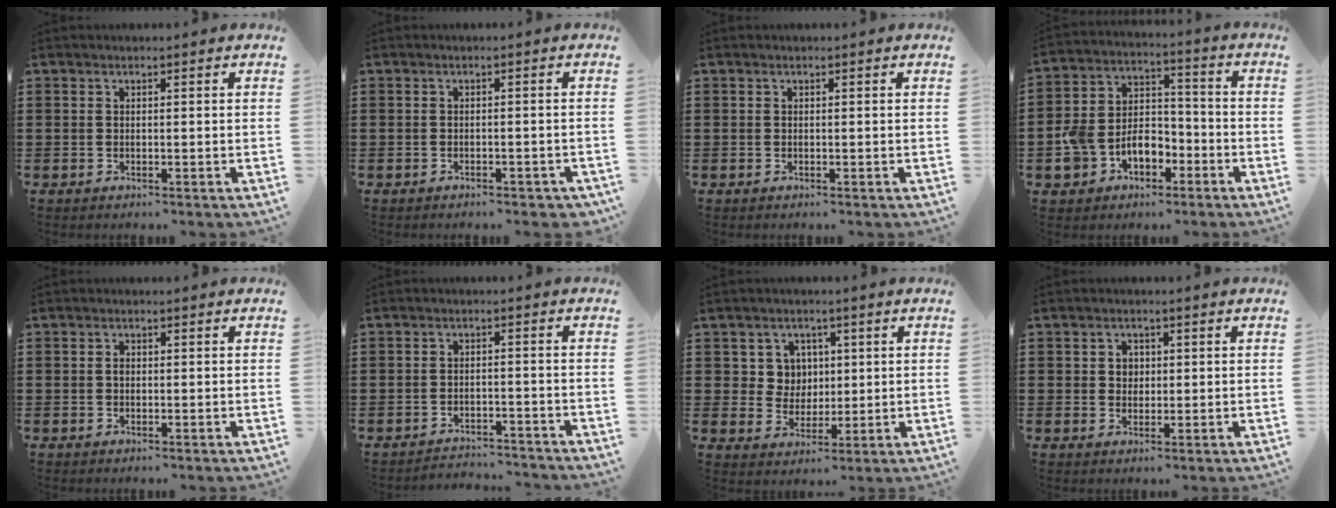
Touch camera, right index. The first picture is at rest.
{"total": 1.0, "force": [-0.9, 0.1, 0.3], "torque": [-0.011, -0.004, -0.017]}
{"total": 0.0}
{"total": 7.8, "force": [-3.3, 6.2, 3.5], "torque": [-0.078, 0.020, -0.061]}
{"total": 0.9, "force": [0.0, 0.6, 0.6], "torque": [-0.014, 0.001, 0.000]}
{"total": 2.9, "force": [-2.9, 0.1, -0.1], "torque": [-0.008, -0.002, -0.062]}
{"total": 5.3, "force": [1.6, 4.9, 1.2], "torque": [-0.048, 0.018, 0.030]}
{"total": 2.0, "force": [0.3, 1.8, 0.7], "torque": [-0.021, 0.010, 0.003]}